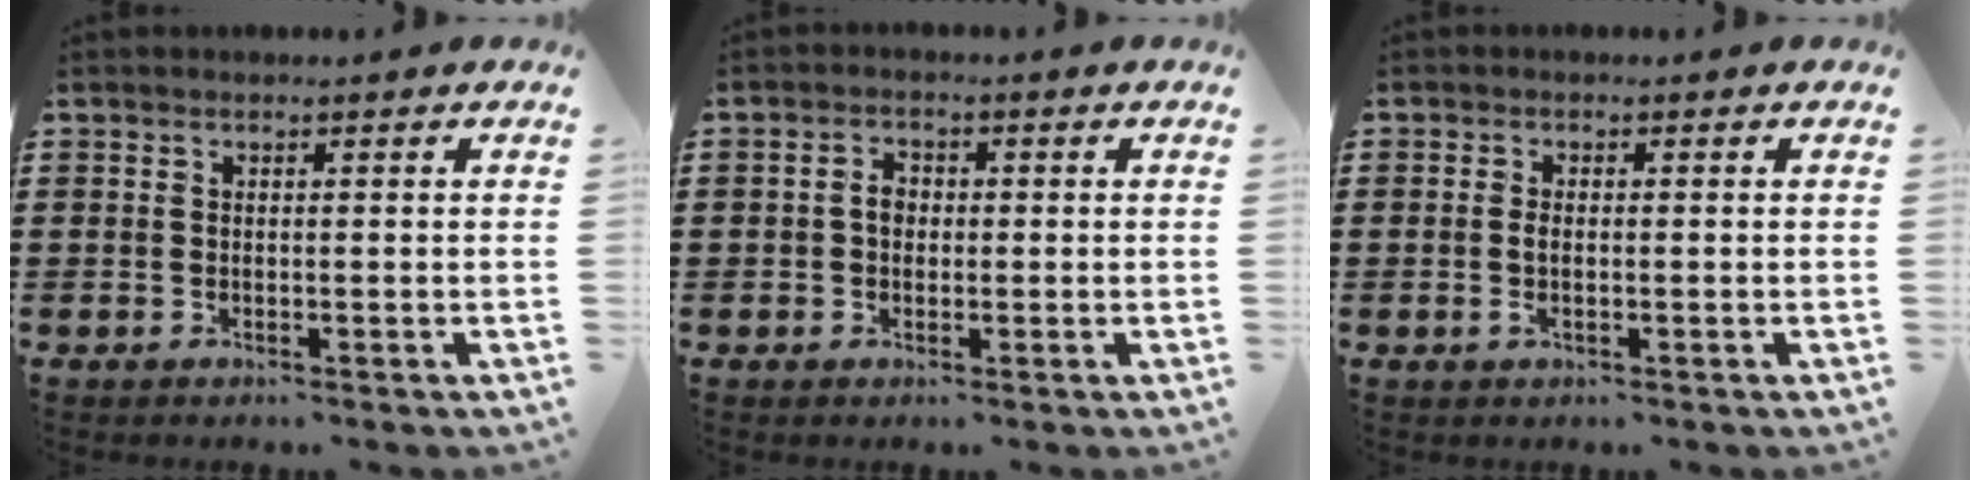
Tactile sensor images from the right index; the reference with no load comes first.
{"total": 2.4, "force": [-0.1, 1.7, 1.7], "torque": [-0.035, 0.006, -0.004]}
{"total": 1.9, "force": [-0.3, 0.7, 1.8], "torque": [-0.049, -0.006, -0.010]}